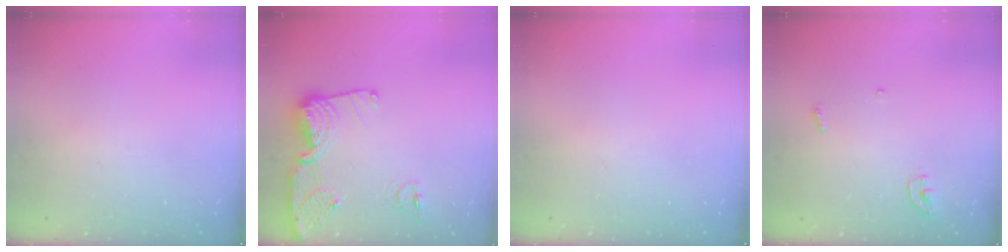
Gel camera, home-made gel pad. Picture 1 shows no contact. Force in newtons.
{"total": 14.2, "press": 14.1, "slide": 1.6}
{"total": 0.0}
{"total": 3.8, "press": 3.8, "slide": 0.3}